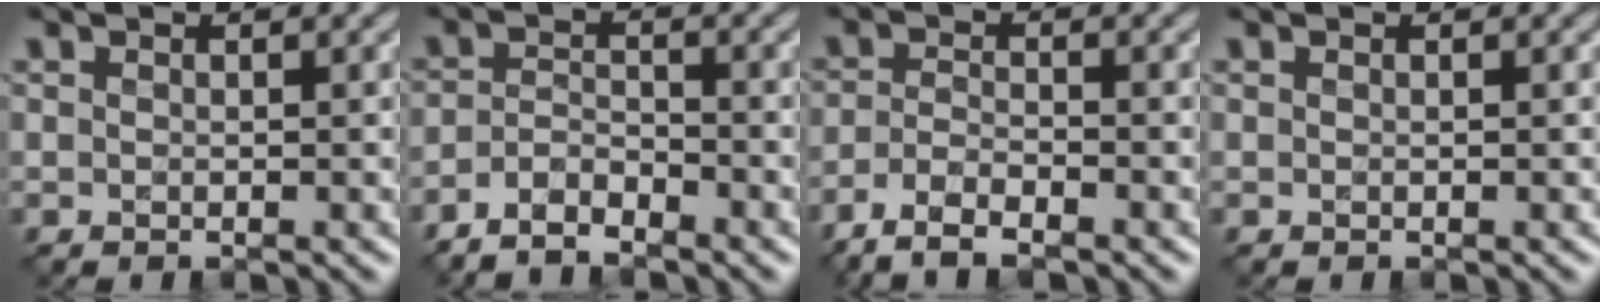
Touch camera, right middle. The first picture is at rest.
{"total": 3.1, "force": [-2.7, 0.8, 1.4], "torque": [-0.030, -0.001, -0.059]}
{"total": 3.9, "force": [-3.0, 1.1, 2.3], "torque": [-0.049, -0.006, -0.065]}
{"total": 0.0}